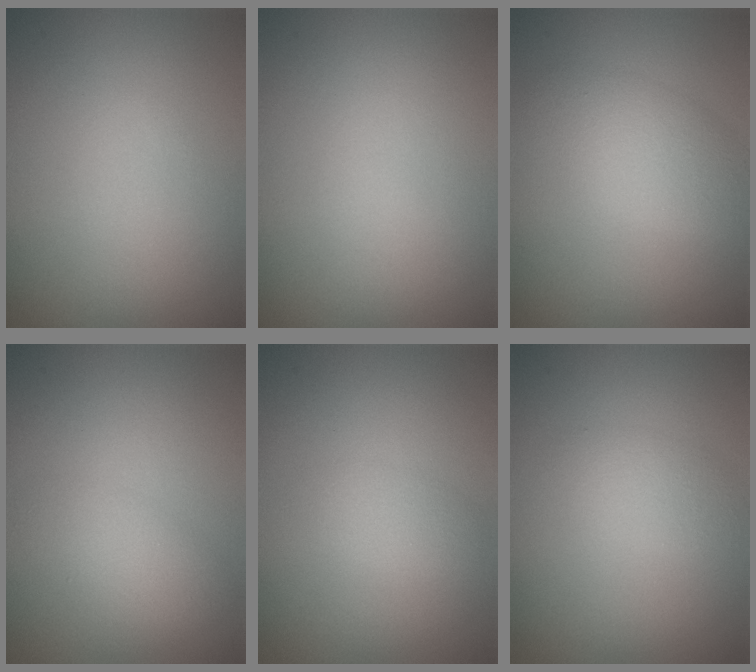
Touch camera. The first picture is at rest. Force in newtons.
{"total": 0.0}
{"total": 3.7, "press": 3.7, "slide": 0.1}
{"total": 2.4, "press": 2.4, "slide": 0.1}
{"total": 1.4, "press": 1.4, "slide": 0.1}
{"total": 1.9, "press": 1.9, "slide": 0.1}